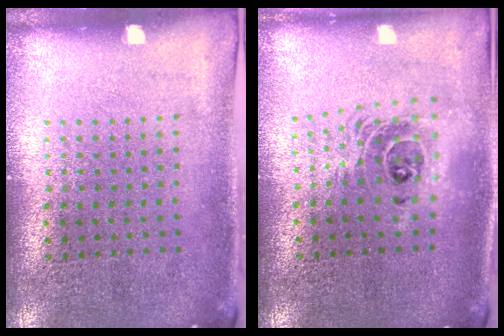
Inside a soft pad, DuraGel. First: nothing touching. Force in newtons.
{"total": 1.7, "press": 1.4, "slide": 1.0}